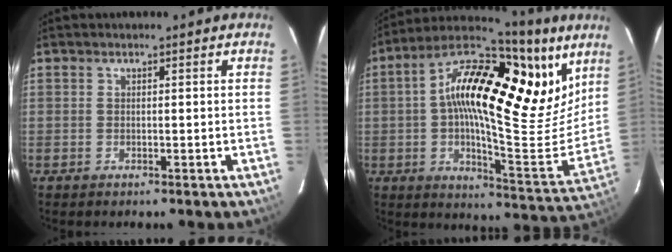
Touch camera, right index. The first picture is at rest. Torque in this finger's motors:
{"motor_torque": [2.14, 0.00, 1.05, 0.21]}